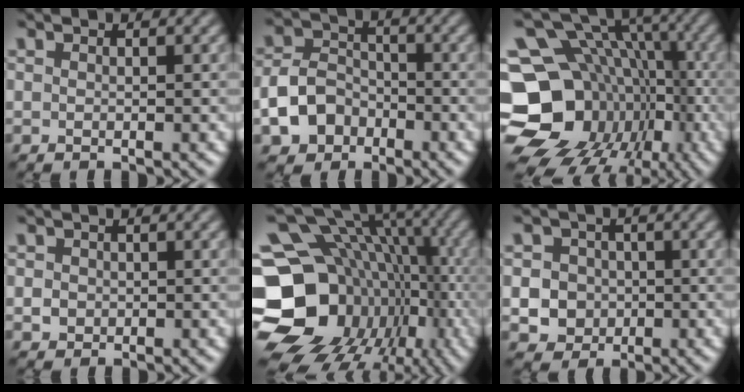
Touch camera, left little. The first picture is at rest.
{"total": 5.0, "force": [-2.5, 3.7, 2.3], "torque": [-0.044, 0.006, -0.055]}
{"total": 19.3, "force": [-5.5, 16.1, 9.1], "torque": [-0.160, -0.007, -0.084]}
{"total": 2.0, "force": [0.2, 1.8, 0.8], "torque": [-0.001, 0.011, -0.005]}
{"total": 20.6, "force": [-4.9, 16.5, 11.4], "torque": [-0.195, -0.006, -0.077]}
{"total": 6.6, "force": [-1.4, 6.2, 1.8], "torque": [-0.024, 0.007, -0.054]}